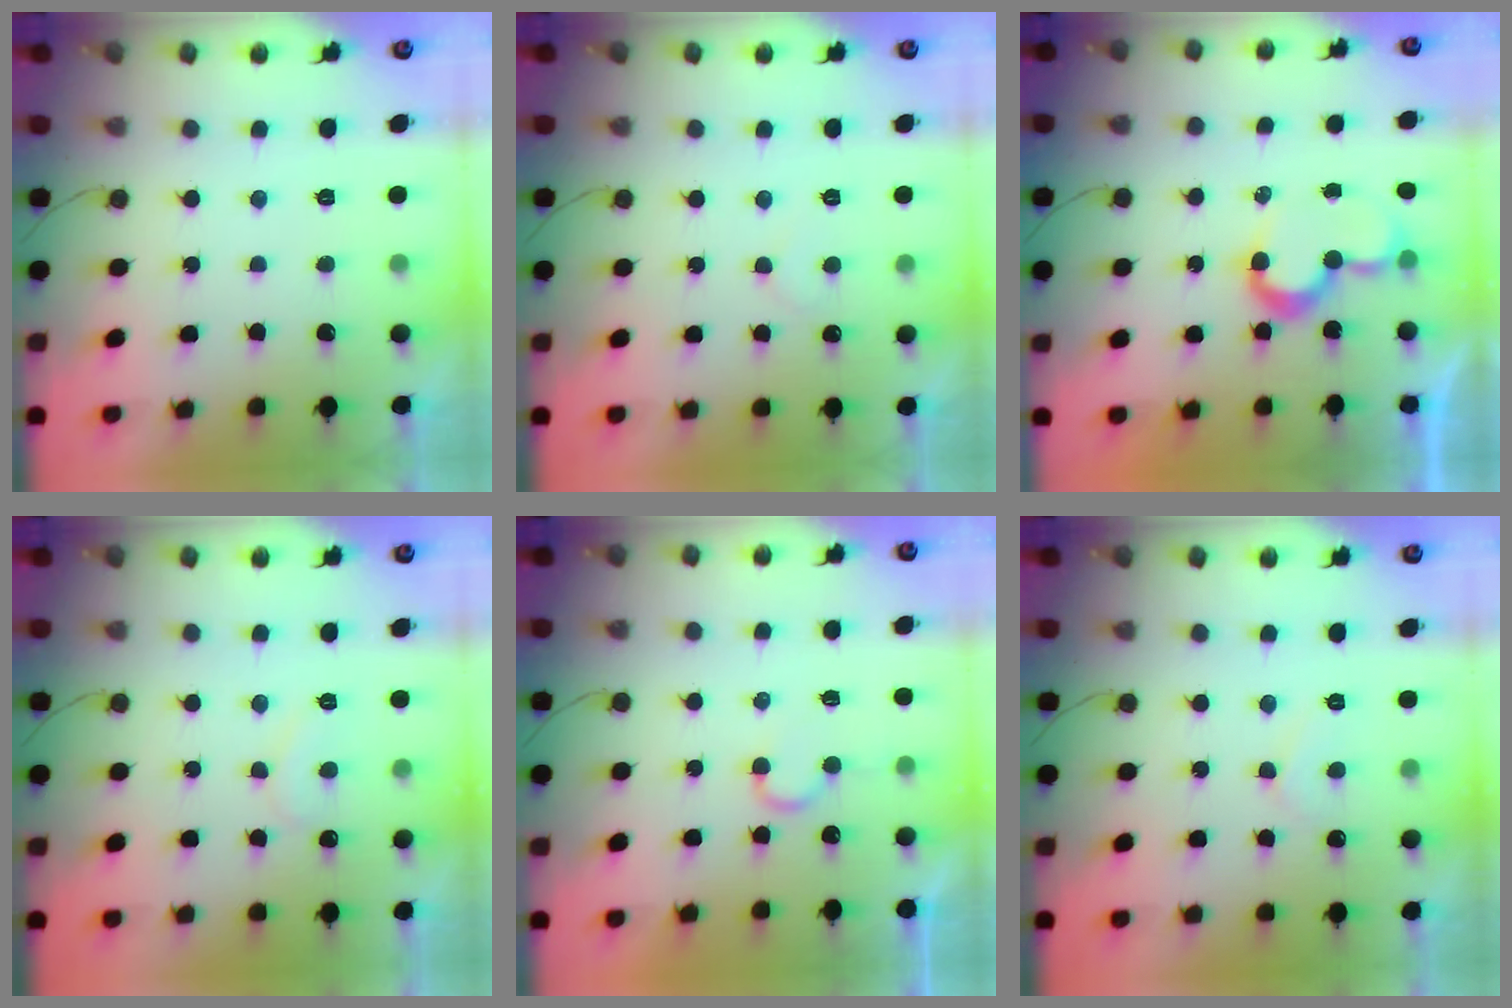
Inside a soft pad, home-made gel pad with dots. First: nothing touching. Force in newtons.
{"total": 4.4, "press": 4.4, "slide": 0.3}
{"total": 8.3, "press": 8.3, "slide": 0.1}
{"total": 6.0, "press": 6.0, "slide": 0.4}
{"total": 4.6, "press": 4.5, "slide": 0.5}
{"total": 5.5, "press": 5.5, "slide": 0.5}